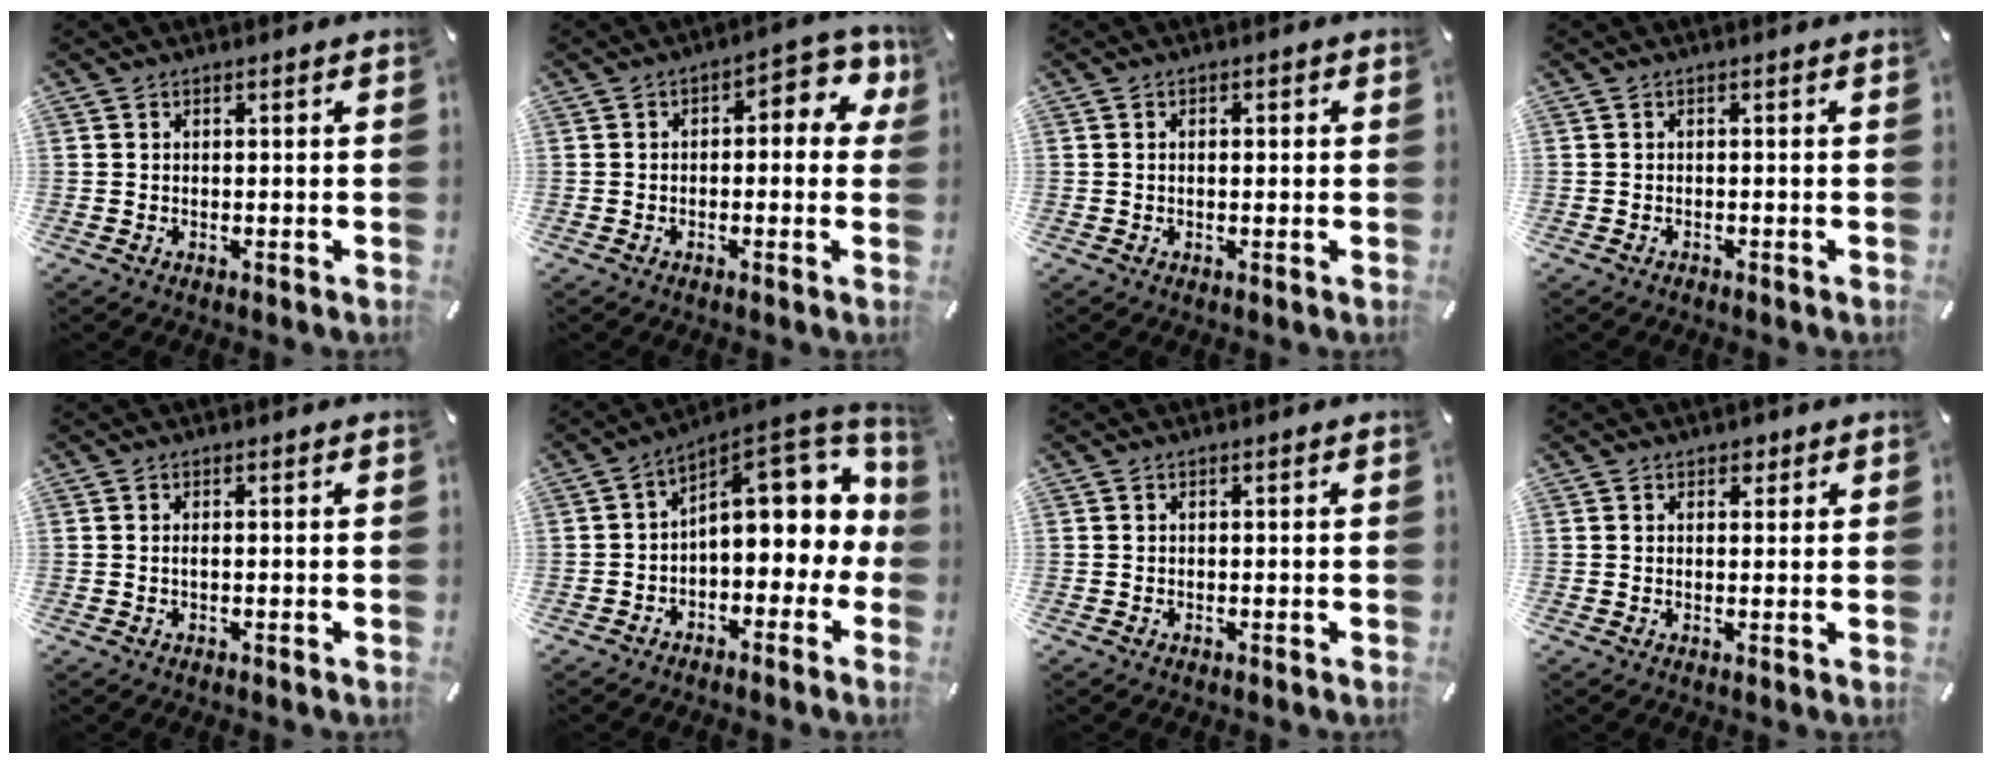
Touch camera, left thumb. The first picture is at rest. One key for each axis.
{"total": 6.1, "fx": 0.2, "fy": 3.4, "fz": 5.0, "tx": -0.066, "ty": -0.002, "tz": -0.006}
{"total": 1.3, "fx": -0.1, "fy": 0.8, "fz": 1.0, "tx": -0.020, "ty": 0.005, "tz": -0.004}
{"total": 0.6, "fx": -0.5, "fy": 0.2, "fz": 0.0, "tx": -0.003, "ty": -0.002, "tz": -0.009}
{"total": 0.7, "fx": -0.1, "fy": 0.1, "fz": 0.7, "tx": -0.013, "ty": 0.000, "tz": -0.001}
{"total": 13.3, "fx": 4.4, "fy": 7.5, "fz": 10.1, "tx": -0.112, "ty": -0.043, "tz": 0.071}
{"total": 0.0}
{"total": 1.7, "fx": 0.9, "fy": 1.4, "fz": 0.4, "tx": 0.006, "ty": -0.002, "tz": 0.012}